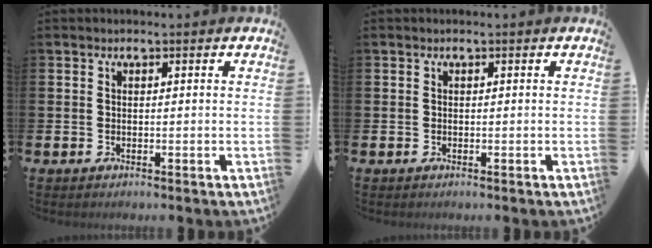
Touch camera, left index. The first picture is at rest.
{"total": 0.0}